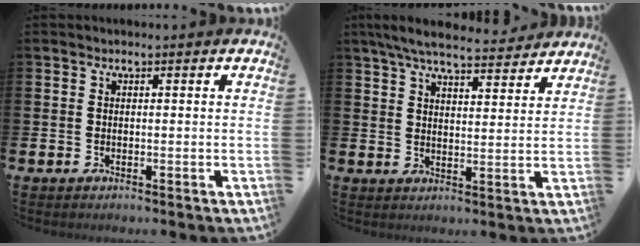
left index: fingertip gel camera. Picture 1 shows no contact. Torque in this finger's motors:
{"motor_torque": [1.00, -1.14, 0.79, 0.21]}